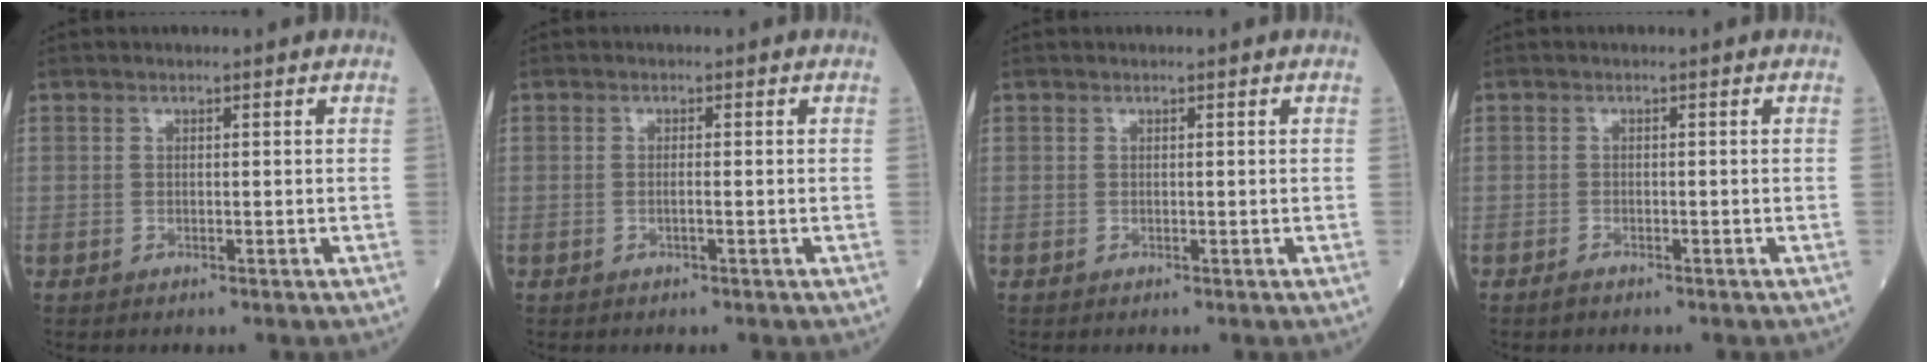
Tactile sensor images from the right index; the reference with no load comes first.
{"total": 0.8, "force": [-0.3, -0.1, 0.7], "torque": [-0.017, 0.000, -0.006]}
{"total": 0.0}
{"total": 1.0, "force": [-0.9, 0.4, 0.4], "torque": [-0.014, -0.001, -0.013]}